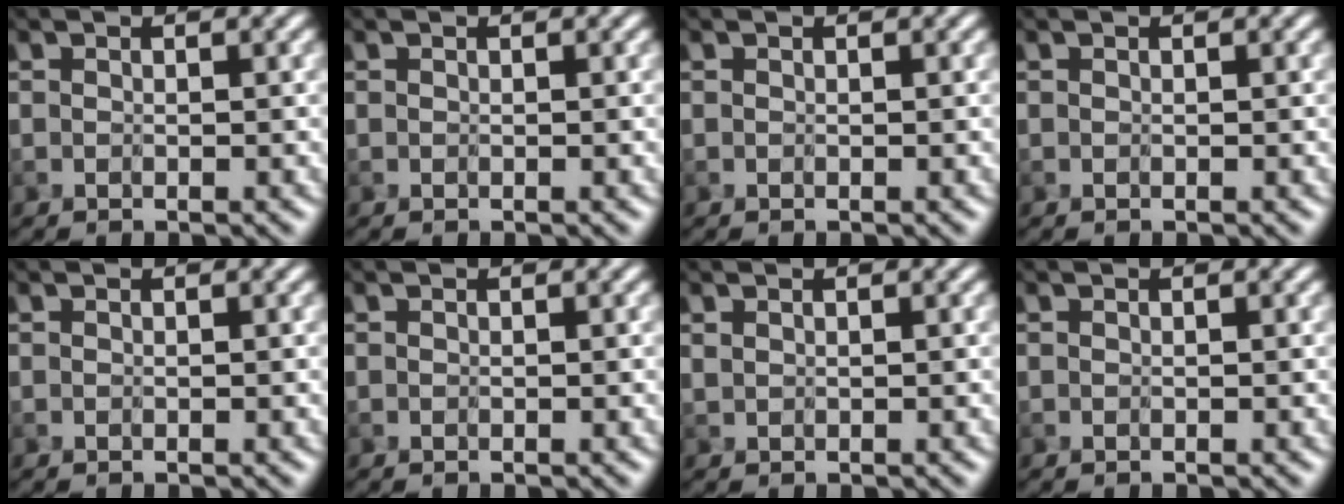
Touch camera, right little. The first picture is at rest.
{"total": 0.0}
{"total": 0.0}
{"total": 0.0}
{"total": 0.0}
{"total": 0.0}
{"total": 0.6, "force": [0.4, 0.3, 0.2], "torque": [-0.010, 0.000, 0.014]}
{"total": 0.0}